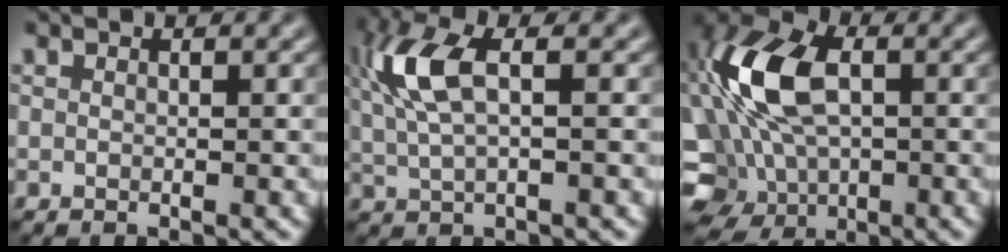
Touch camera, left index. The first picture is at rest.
{"total": 5.5, "force": [1.5, 2.2, 4.9], "torque": [-0.116, 0.010, 0.028]}
{"total": 14.3, "force": [-0.7, 9.2, 10.9], "torque": [-0.206, 0.006, -0.021]}